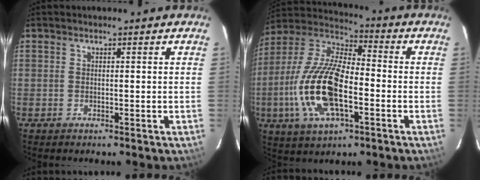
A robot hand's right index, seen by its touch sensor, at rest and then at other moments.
{"total": 19.1, "force": [-4.9, 8.1, 16.6], "torque": [-0.351, -0.006, -0.096]}